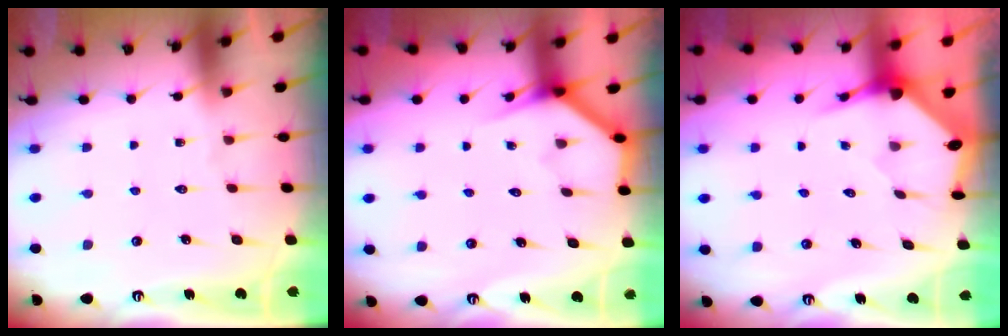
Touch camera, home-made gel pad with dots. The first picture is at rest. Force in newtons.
{"total": 3.6, "press": 3.6, "slide": 0.3}
{"total": 3.5, "press": 3.5, "slide": 0.5}